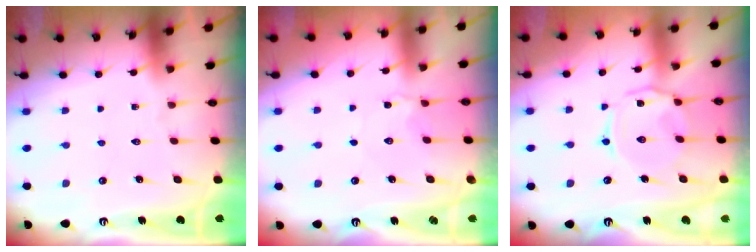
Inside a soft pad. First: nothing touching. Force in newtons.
{"total": 2.1, "press": 2.1, "slide": 0.2}
{"total": 5.6, "press": 5.6, "slide": 0.6}